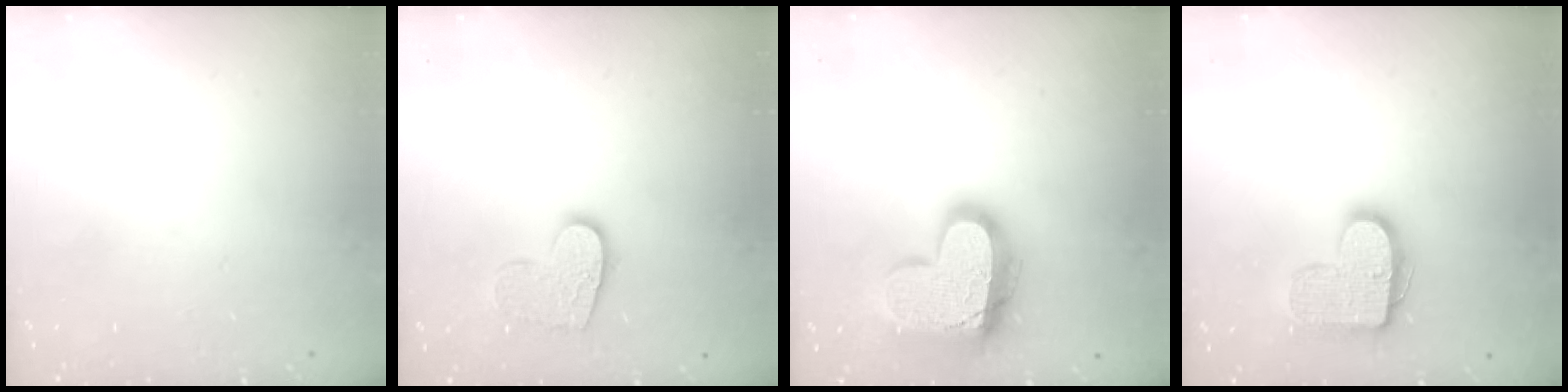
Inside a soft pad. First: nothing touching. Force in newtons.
{"total": 11.3, "press": 11.2, "slide": 0.7}
{"total": 18.4, "press": 18.3, "slide": 1.7}
{"total": 13.5, "press": 13.5, "slide": 0.6}